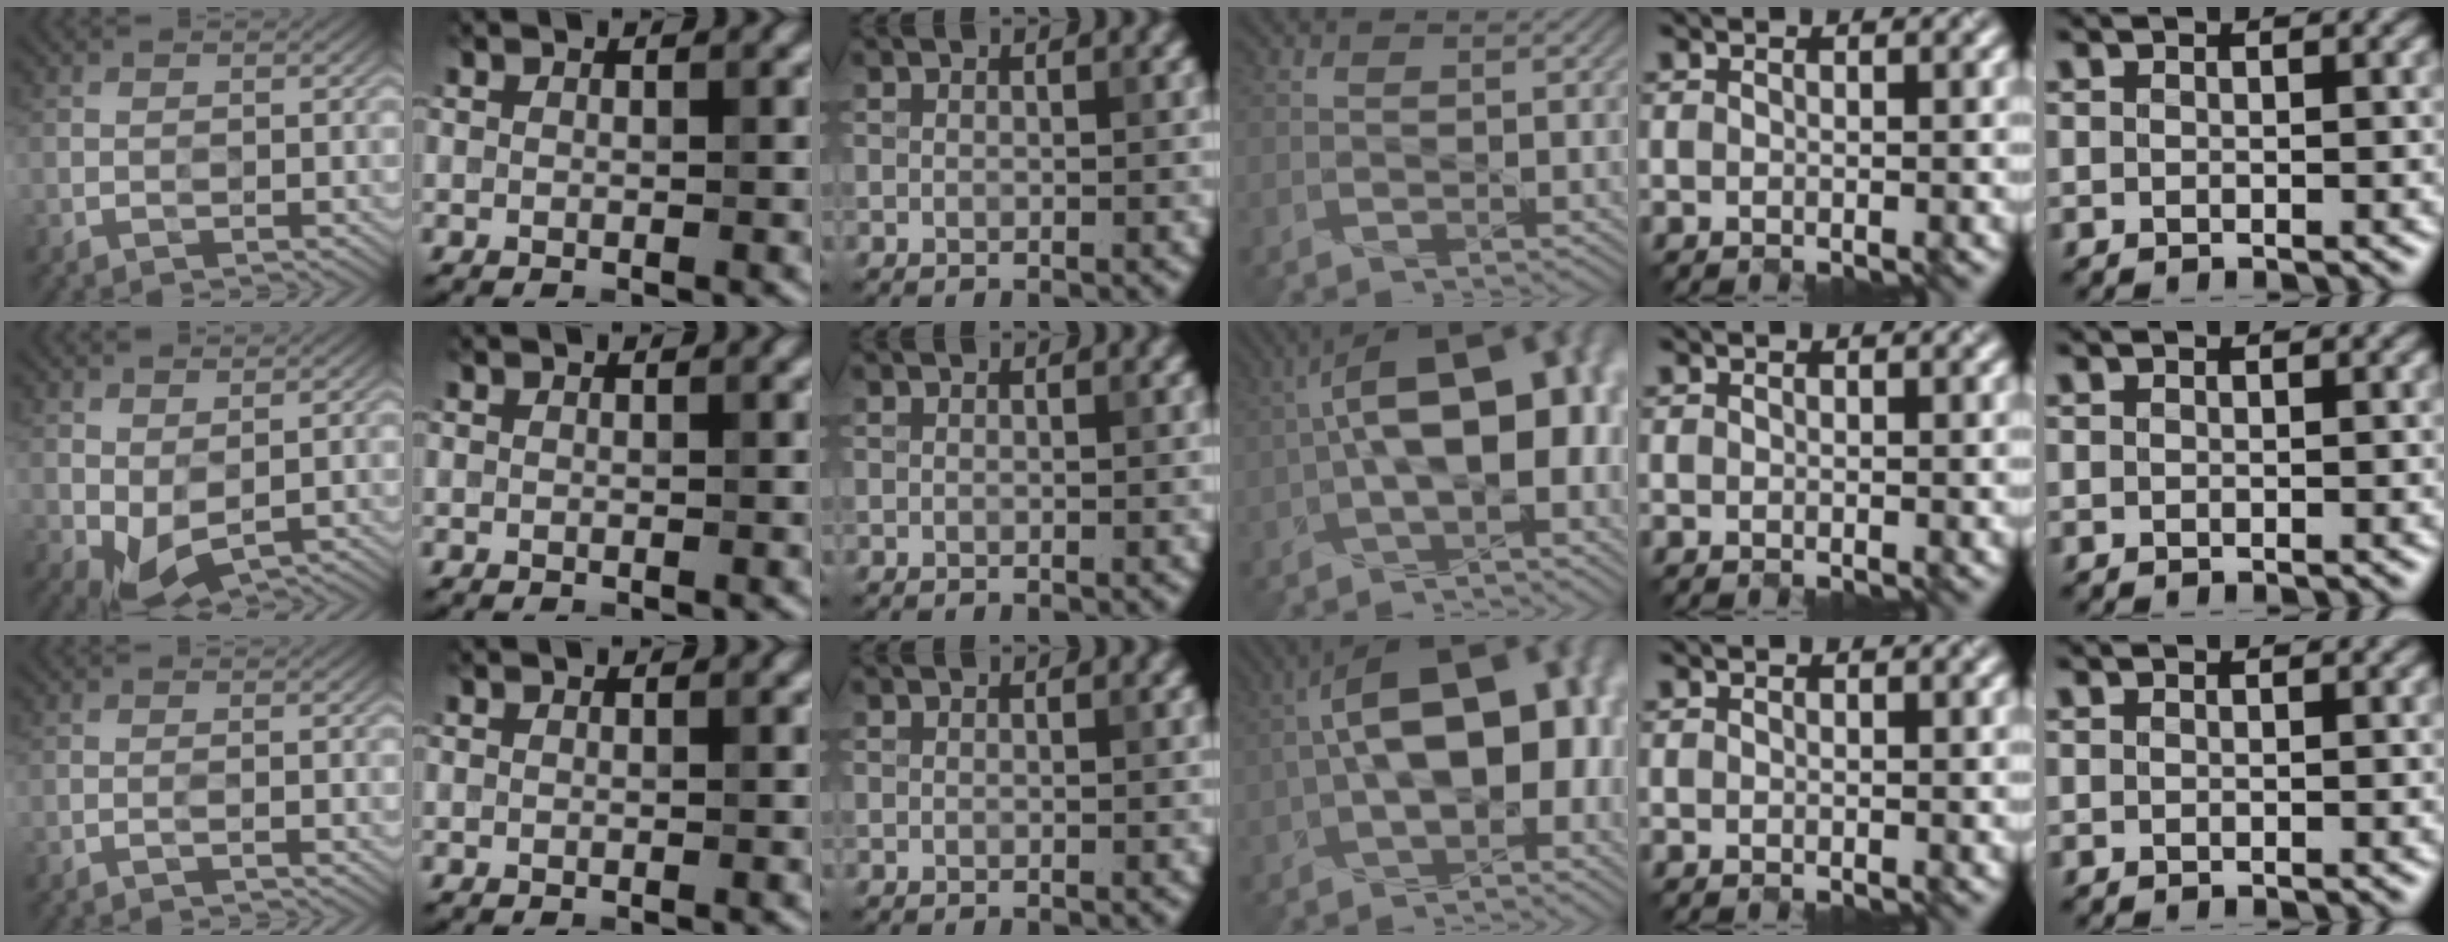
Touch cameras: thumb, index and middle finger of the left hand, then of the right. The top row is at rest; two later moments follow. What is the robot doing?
{"motion": "open", "object": "pencil case"}